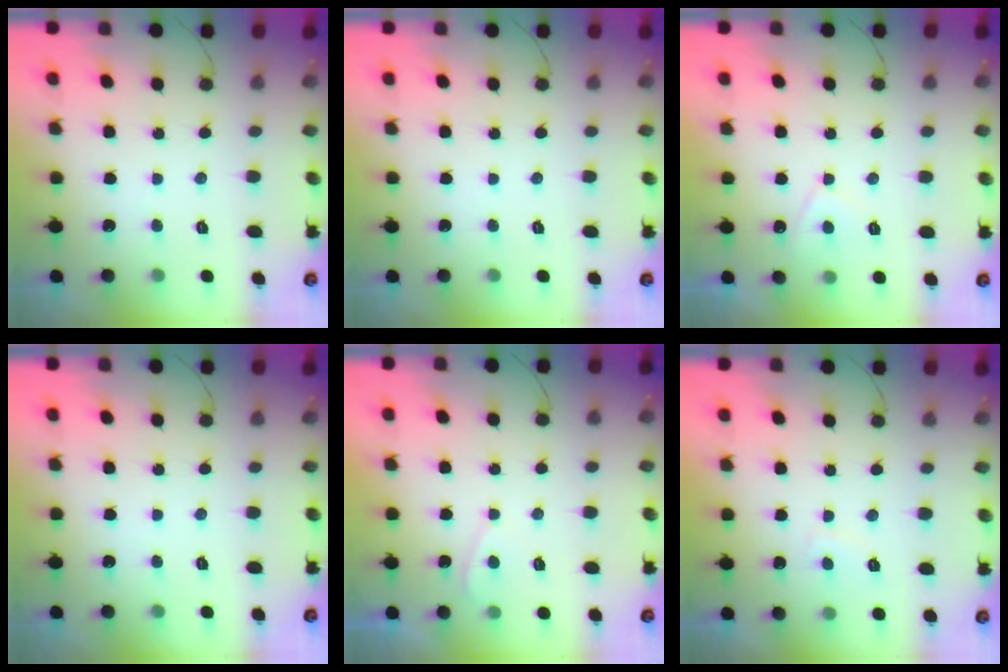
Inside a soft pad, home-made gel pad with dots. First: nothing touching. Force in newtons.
{"total": 0.0}
{"total": 2.8, "press": 2.7, "slide": 0.5}
{"total": 0.0}
{"total": 2.8, "press": 2.7, "slide": 0.3}
{"total": 1.6, "press": 1.5, "slide": 0.6}